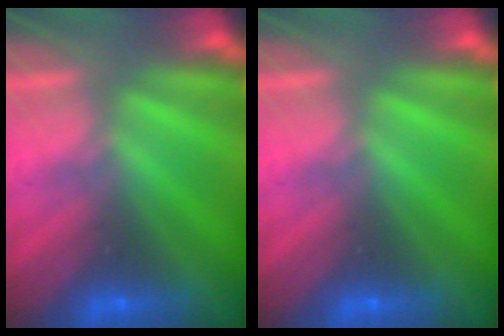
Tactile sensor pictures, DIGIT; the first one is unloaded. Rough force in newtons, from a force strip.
{"total": 0.0}